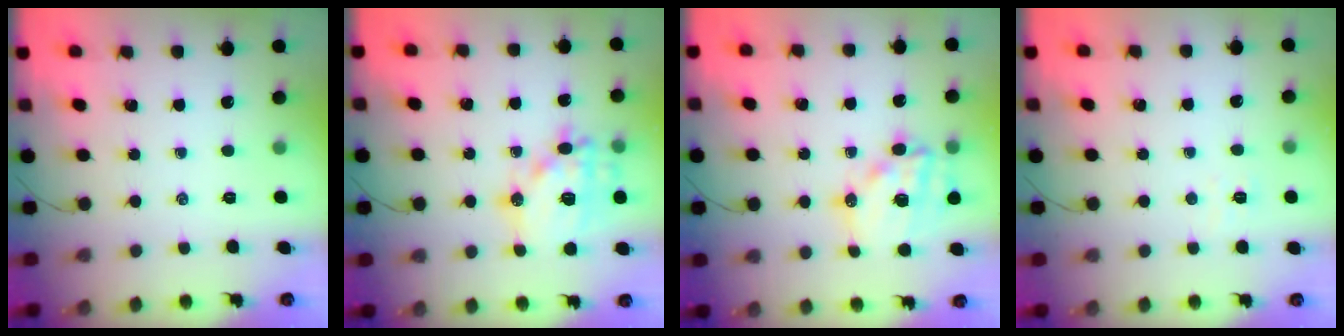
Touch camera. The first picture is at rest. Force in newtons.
{"total": 17.4, "press": 17.3, "slide": 2.5}
{"total": 14.9, "press": 14.6, "slide": 3.3}
{"total": 2.4, "press": 2.3, "slide": 0.8}